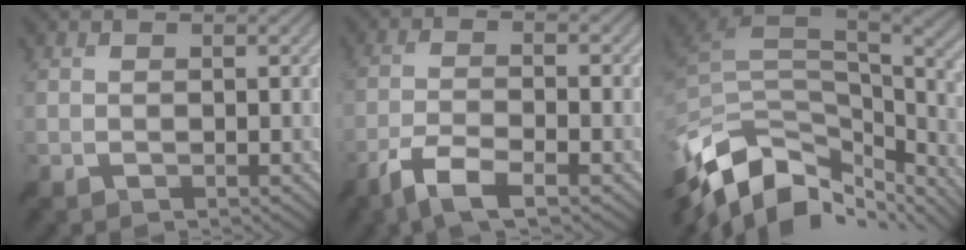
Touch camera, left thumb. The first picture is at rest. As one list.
[{"total": 5.8, "force": [-3.7, 1.3, 4.2], "torque": [-0.088, 0.000, -0.077]}, {"total": 14.4, "force": [-7.5, 8.3, 9.0], "torque": [-0.228, -0.027, -0.123]}]